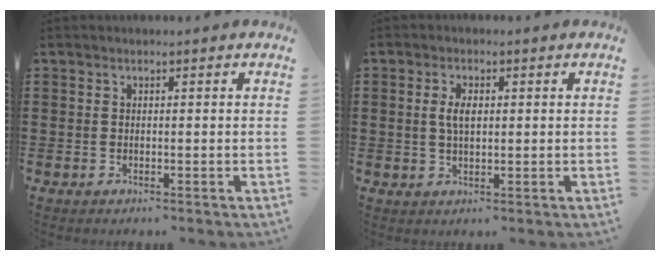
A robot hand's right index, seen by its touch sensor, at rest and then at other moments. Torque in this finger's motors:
{"motor_torque": [0.48, -0.44, 0.08, 0.06]}